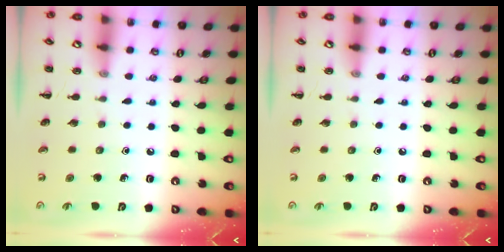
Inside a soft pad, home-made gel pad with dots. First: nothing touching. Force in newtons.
{"total": 0.0}